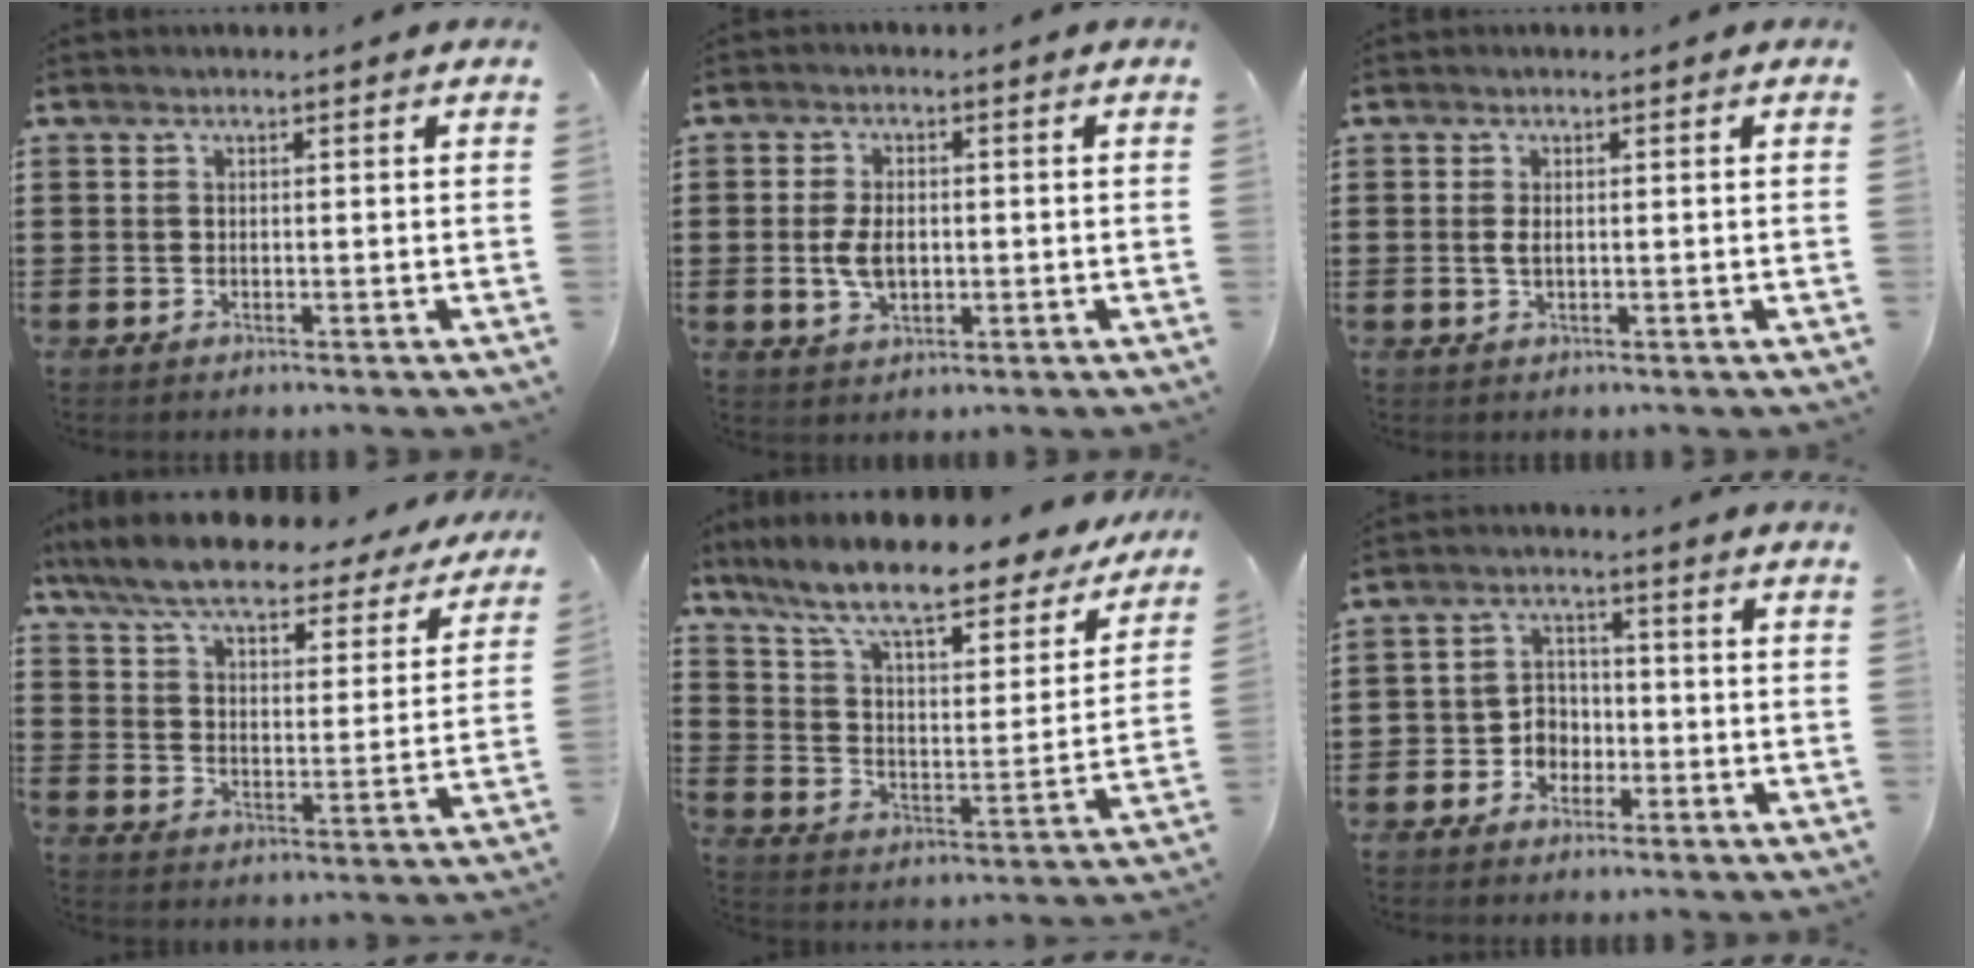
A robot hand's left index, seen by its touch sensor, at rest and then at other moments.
{"total": 4.9, "force": [-0.2, 2.7, 4.0], "torque": [-0.091, 0.001, -0.007]}
{"total": 1.4, "force": [0.2, 0.6, 1.3], "torque": [-0.035, -0.001, 0.000]}
{"total": 7.7, "force": [6.8, 1.0, 3.5], "torque": [-0.096, -0.040, 0.117]}
{"total": 10.4, "force": [8.5, 1.5, 5.9], "torque": [-0.146, -0.053, 0.143]}
{"total": 4.0, "force": [-1.9, 3.4, 1.1], "torque": [-0.033, 0.009, -0.041]}